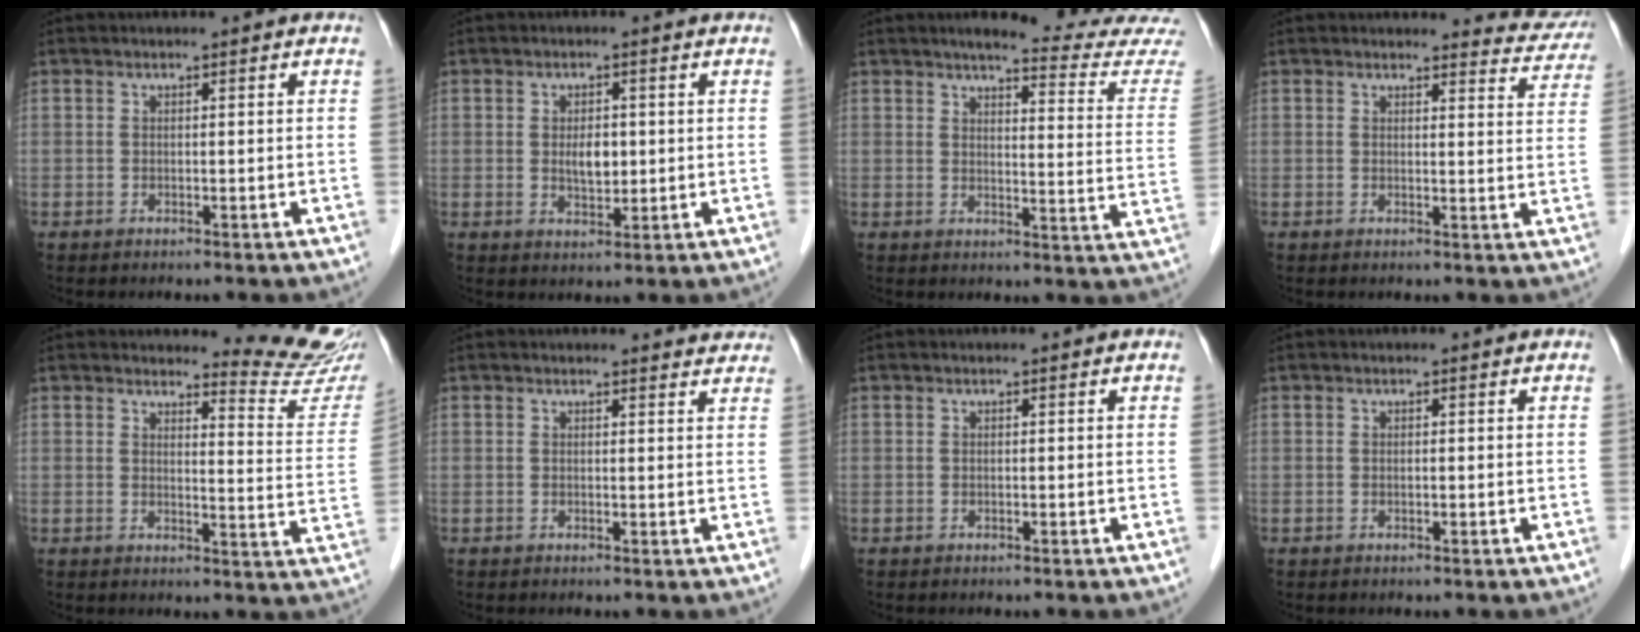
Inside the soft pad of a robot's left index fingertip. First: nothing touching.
{"total": 3.4, "force": [0.3, 1.8, 2.9], "torque": [-0.051, 0.000, 0.009]}
{"total": 15.5, "force": [14.9, -0.4, 4.6], "torque": [-0.045, -0.089, 0.154]}
{"total": 5.9, "force": [5.8, 1.0, -0.6], "torque": [0.020, -0.032, 0.041]}
{"total": 9.8, "force": [9.7, -0.5, 0.6], "torque": [-0.005, -0.092, 0.100]}
{"total": 4.1, "force": [4.0, 1.0, 0.2], "torque": [0.005, -0.009, 0.024]}
{"total": 0.0}
{"total": 0.0}